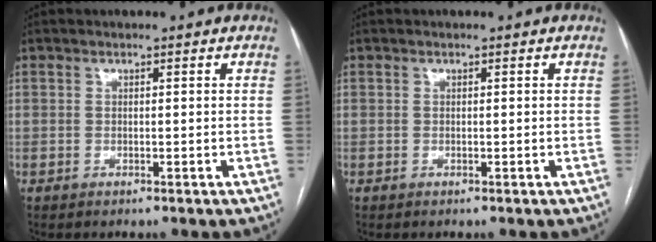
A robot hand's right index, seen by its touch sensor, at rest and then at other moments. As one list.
[{"total": 0.0}]